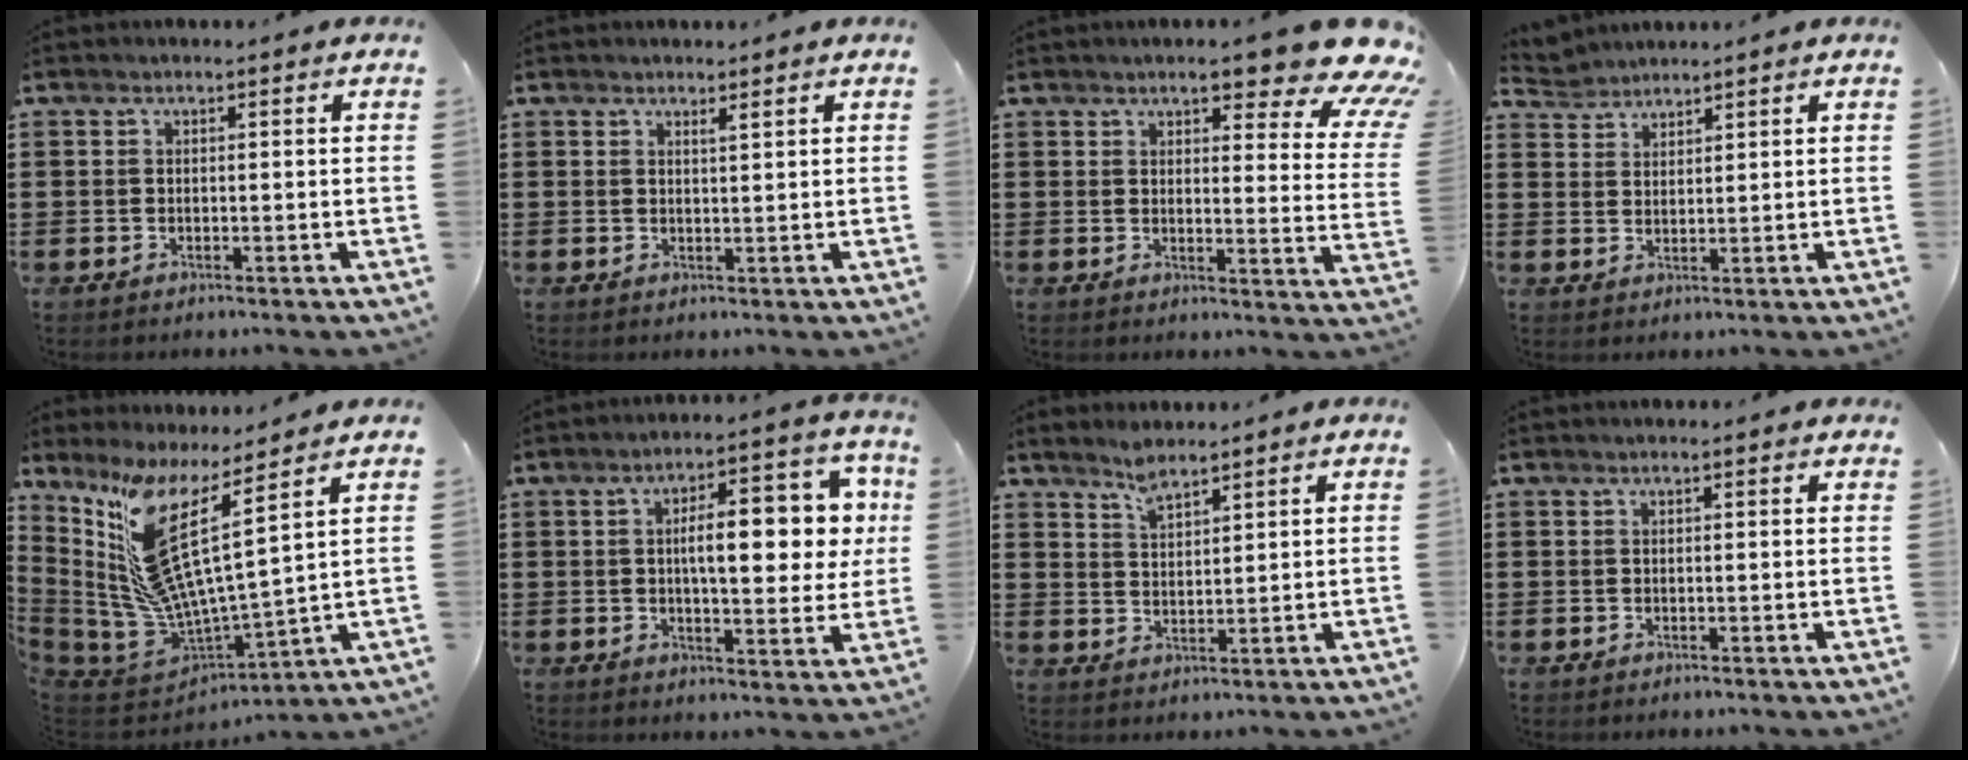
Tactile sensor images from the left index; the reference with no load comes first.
{"total": 1.5, "force": [1.4, 0.0, 0.6], "torque": [-0.006, -0.004, 0.024]}
{"total": 9.3, "force": [6.9, 1.8, 5.9], "torque": [-0.093, -0.038, 0.116]}
{"total": 2.7, "force": [2.5, 1.0, -0.3], "torque": [-0.007, -0.001, 0.048]}
{"total": 12.2, "force": [5.3, 2.4, 10.7], "torque": [-0.254, -0.071, 0.077]}
{"total": 11.7, "force": [2.0, 4.2, 10.7], "torque": [-0.161, 0.000, 0.024]}
{"total": 3.4, "force": [3.2, 1.0, 0.9], "torque": [-0.025, -0.003, 0.060]}
{"total": 0.8, "force": [0.6, 0.4, 0.0], "torque": [-0.003, 0.004, 0.012]}